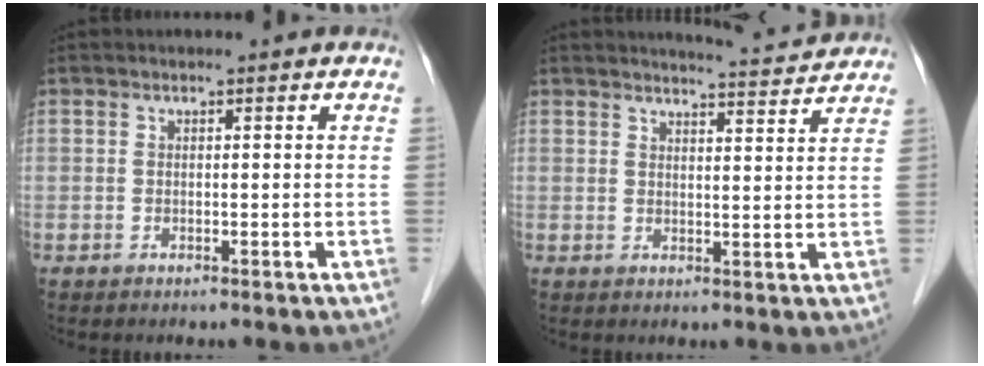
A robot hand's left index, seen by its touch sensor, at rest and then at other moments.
{"total": 6.8, "force": [6.8, 0.2, 0.8], "torque": [-0.015, -0.003, 0.081]}